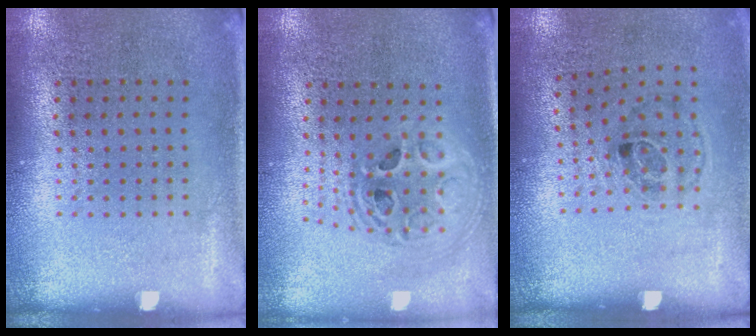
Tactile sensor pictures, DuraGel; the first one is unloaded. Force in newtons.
{"total": 2.1, "press": 1.7, "slide": 1.3}
{"total": 1.1, "press": 0.7, "slide": 0.9}